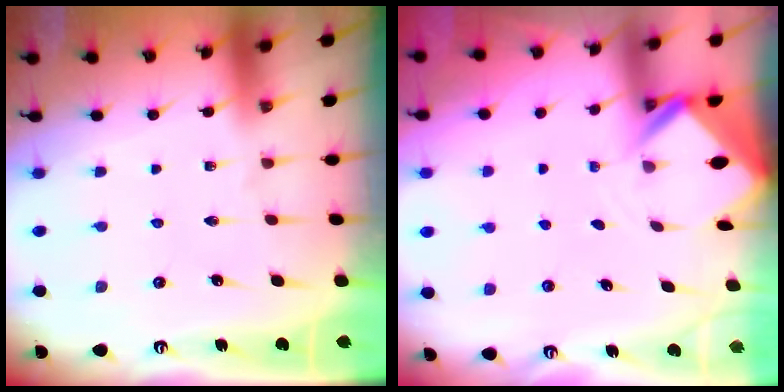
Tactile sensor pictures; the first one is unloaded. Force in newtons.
{"total": 2.6, "press": 2.6, "slide": 0.1}